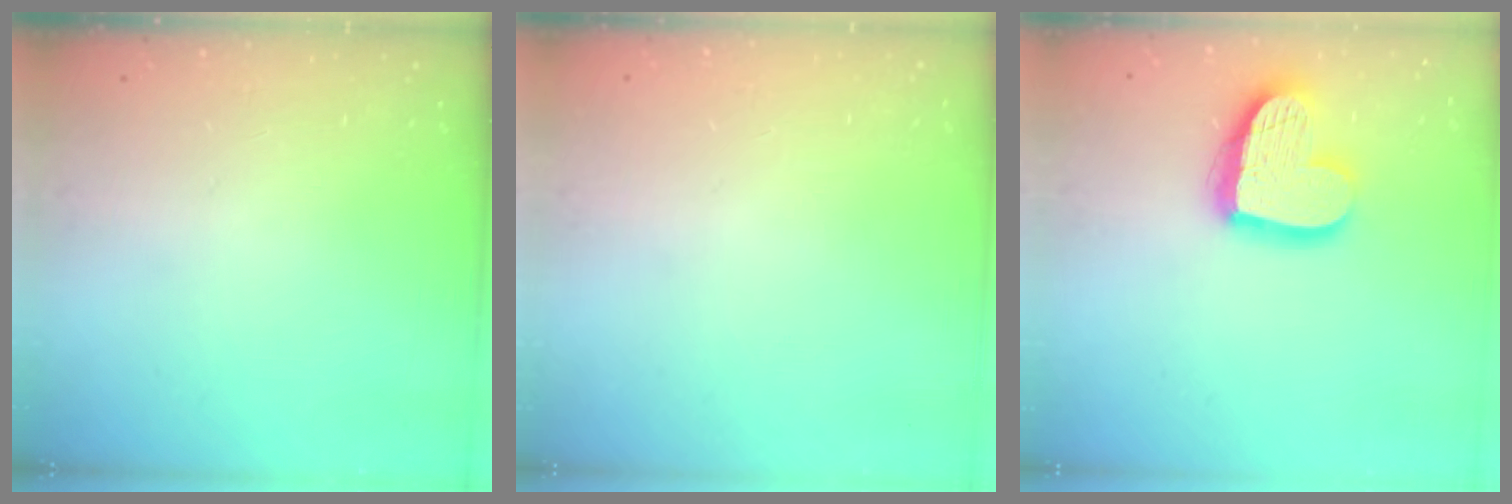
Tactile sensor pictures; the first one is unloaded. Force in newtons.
{"total": 0.0}
{"total": 16.9, "press": 16.9, "slide": 1.6}